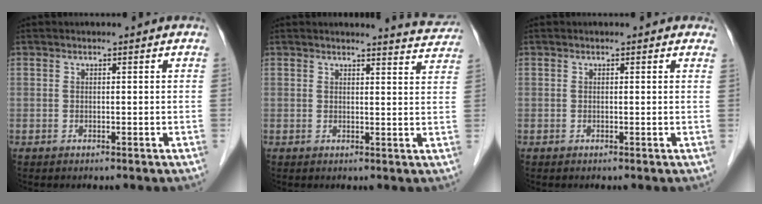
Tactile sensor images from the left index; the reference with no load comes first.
{"total": 5.3, "force": [5.3, 0.0, 0.1], "torque": [-0.006, -0.025, 0.044]}
{"total": 0.9, "force": [0.7, 0.4, 0.2], "torque": [-0.003, -0.001, -0.004]}